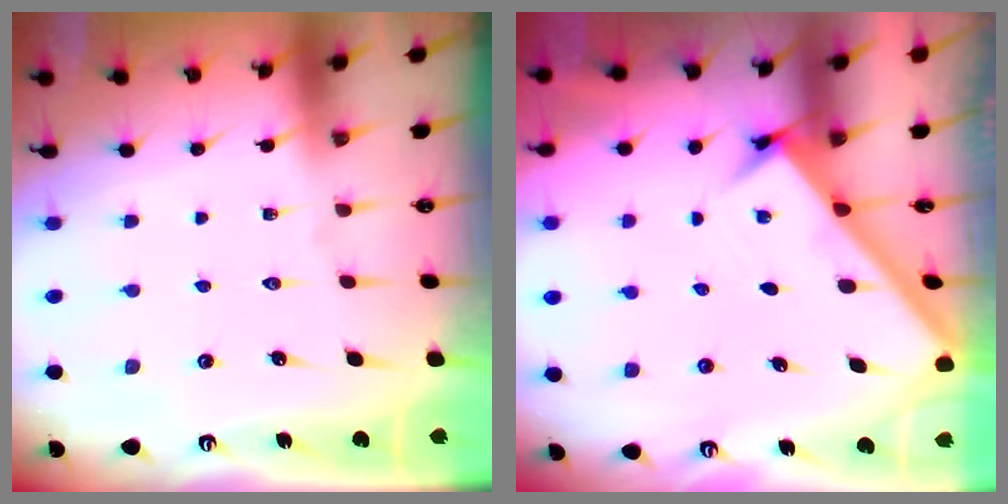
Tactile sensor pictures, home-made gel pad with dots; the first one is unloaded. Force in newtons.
{"total": 2.9, "press": 2.9, "slide": 0.3}